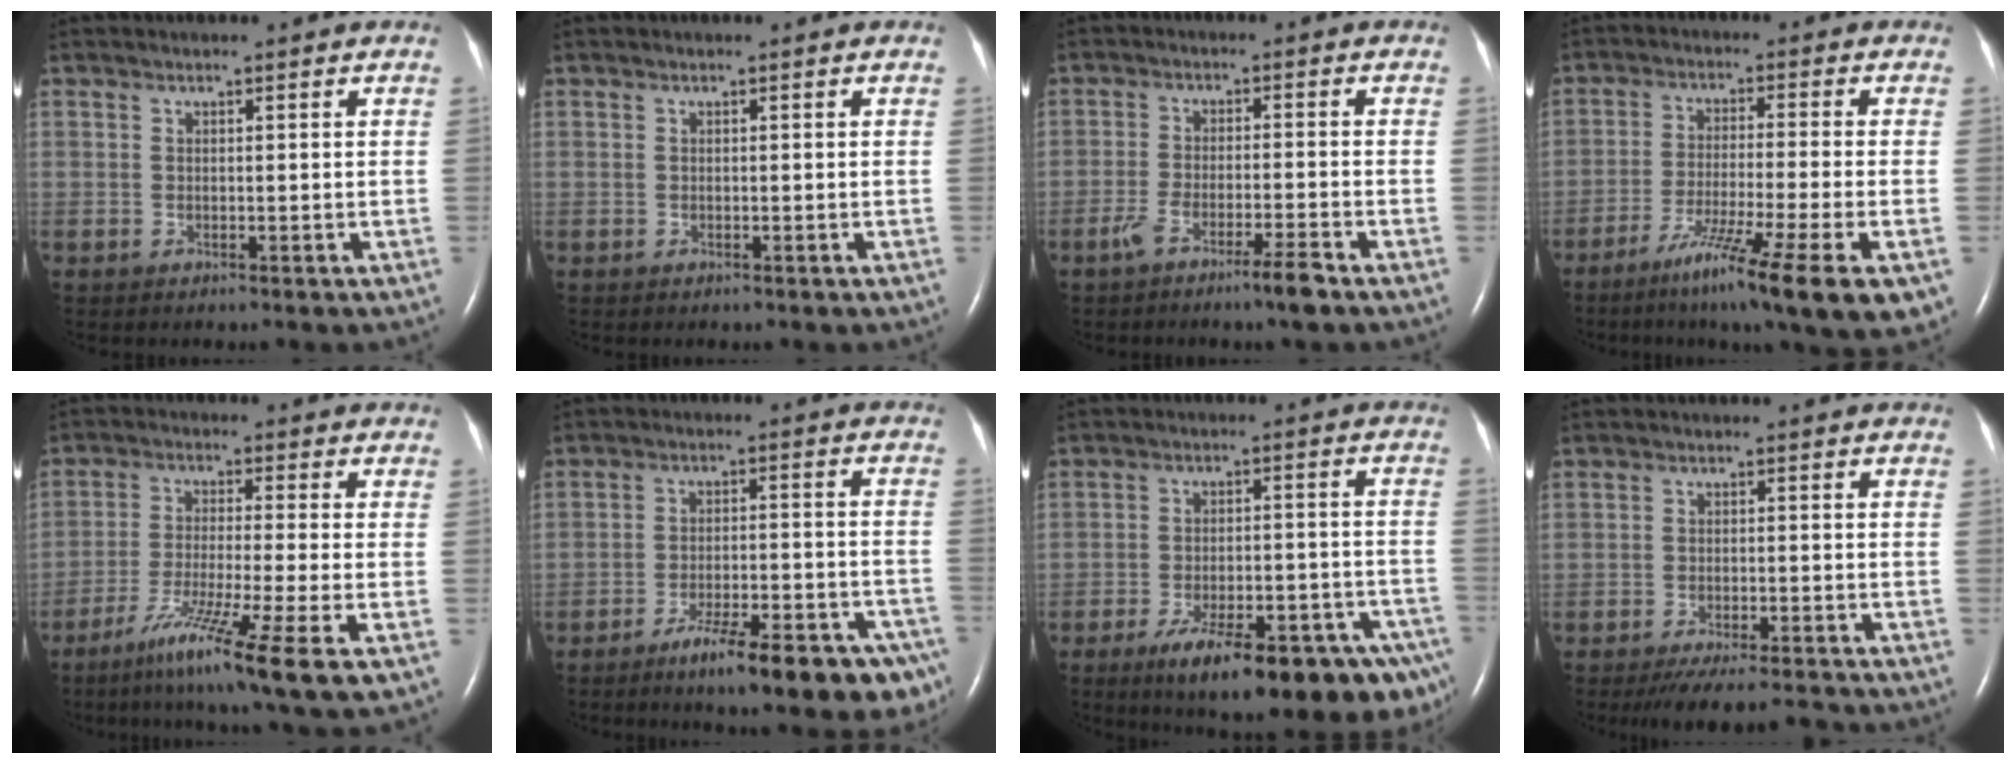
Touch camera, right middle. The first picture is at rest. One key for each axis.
{"total": 0.0}
{"total": 5.1, "fx": -3.6, "fy": -0.3, "fz": 3.6, "tx": -0.073, "ty": -0.005, "tz": -0.068}
{"total": 14.7, "fx": -8.1, "fy": -0.2, "fz": 12.3, "tx": -0.165, "ty": -0.038, "tz": -0.128}
{"total": 12.4, "fx": -6.8, "fy": -1.1, "fz": 10.4, "tx": -0.190, "ty": -0.041, "tz": -0.116}
{"total": 15.1, "fx": -10.2, "fy": 2.9, "fz": 10.8, "tx": -0.096, "ty": 0.009, "tz": -0.147}
{"total": 20.0, "fx": -12.9, "fy": 5.0, "fz": 14.5, "tx": -0.140, "ty": 0.009, "tz": -0.178}
{"total": 8.0, "fx": -7.4, "fy": 0.4, "fz": 2.9, "tx": -0.042, "ty": -0.010, "tz": -0.111}